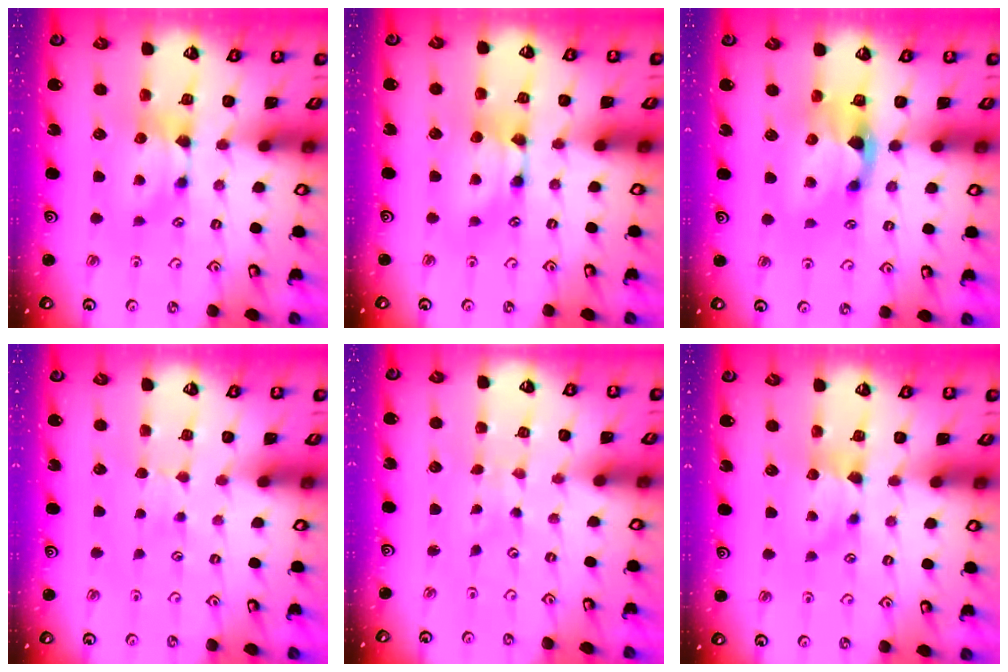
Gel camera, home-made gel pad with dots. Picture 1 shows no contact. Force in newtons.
{"total": 1.9, "press": 1.9, "slide": 0.1}
{"total": 3.1, "press": 2.8, "slide": 1.3}
{"total": 2.7, "press": 2.7, "slide": 0.4}
{"total": 5.7, "press": 5.7, "slide": 0.2}
{"total": 0.8, "press": 0.7, "slide": 0.2}